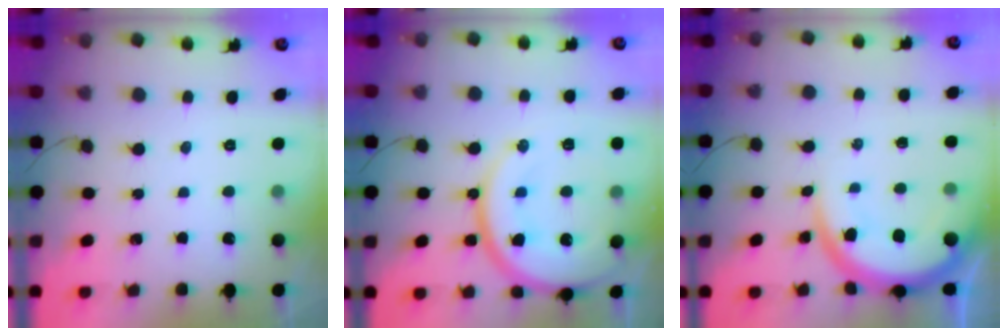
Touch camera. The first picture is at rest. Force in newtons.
{"total": 17.6, "press": 17.6, "slide": 1.8}
{"total": 11.0, "press": 11.0, "slide": 1.1}